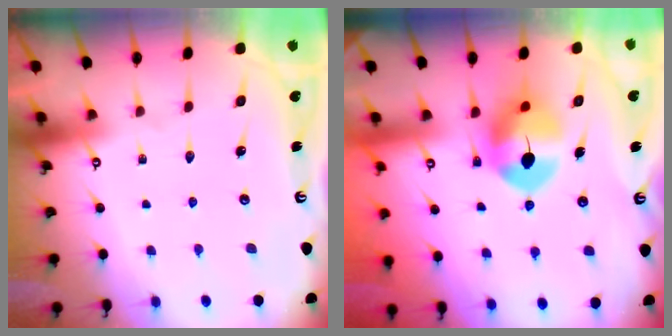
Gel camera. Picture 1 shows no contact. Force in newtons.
{"total": 8.7, "press": 8.6, "slide": 1.2}